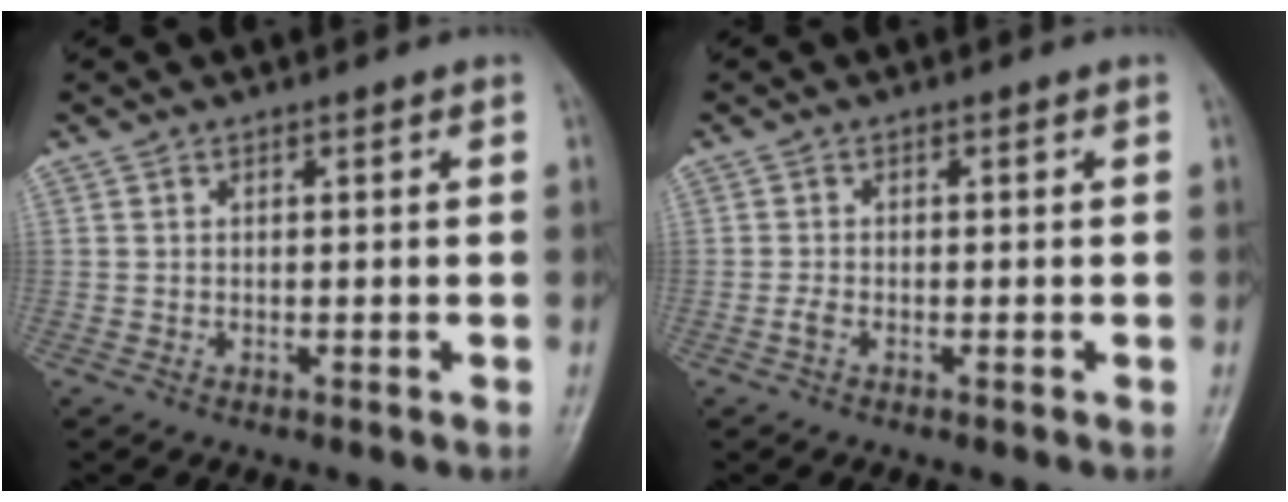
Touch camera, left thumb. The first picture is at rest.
{"total": 1.1, "force": [-0.6, 0.5, 0.7], "torque": [-0.020, -0.002, -0.014]}